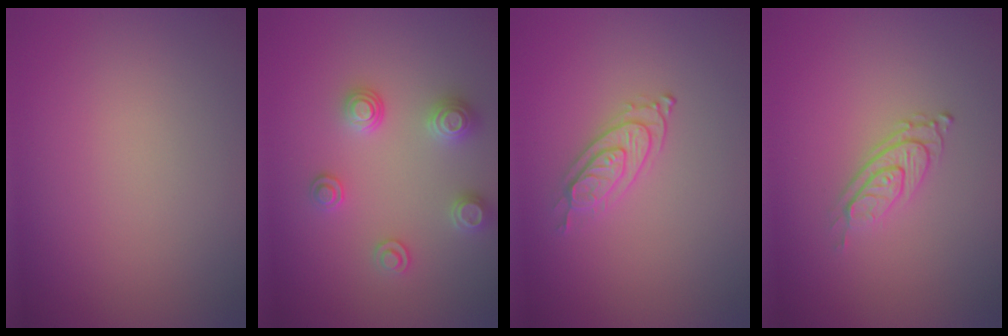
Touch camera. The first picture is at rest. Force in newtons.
{"total": 2.6, "press": 2.6, "slide": 0.2}
{"total": 2.2, "press": 2.1, "slide": 0.7}
{"total": 3.1, "press": 1.9, "slide": 2.4}